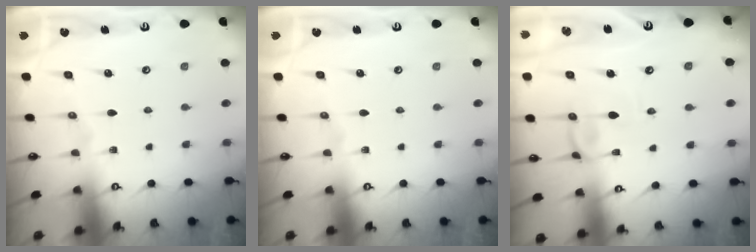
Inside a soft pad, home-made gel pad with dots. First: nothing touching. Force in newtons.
{"total": 0.0}
{"total": 0.9, "press": 0.8, "slide": 0.4}